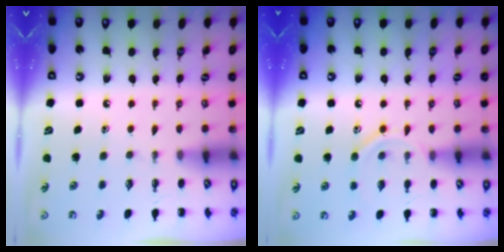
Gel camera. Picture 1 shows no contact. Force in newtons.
{"total": 8.5, "press": 8.3, "slide": 1.6}